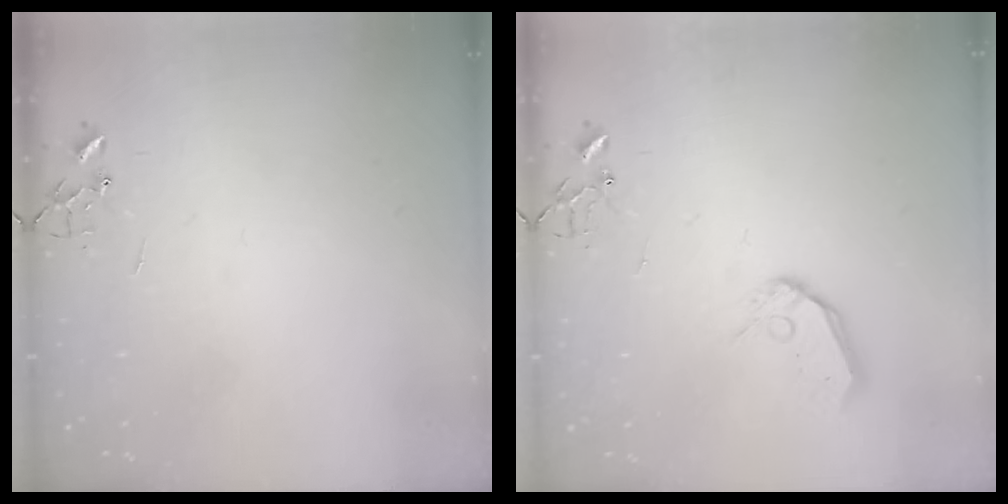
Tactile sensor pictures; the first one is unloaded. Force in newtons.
{"total": 9.2, "press": 9.1, "slide": 0.9}